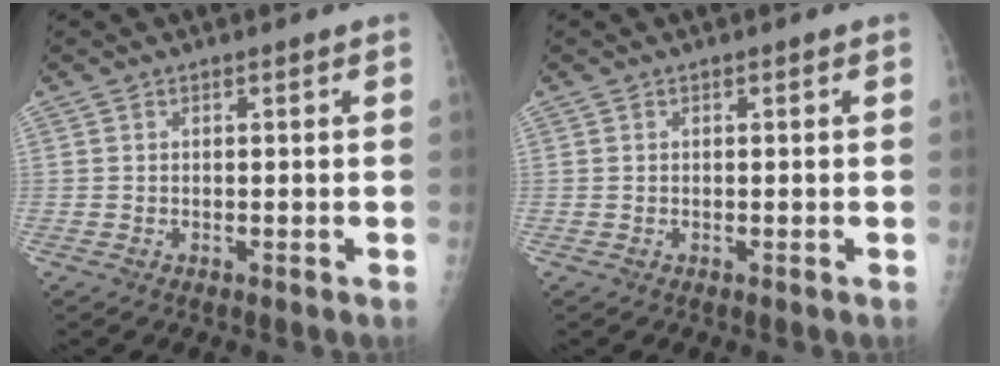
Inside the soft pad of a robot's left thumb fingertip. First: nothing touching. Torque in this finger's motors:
{"motor_torque": [0.01, 0.01, 0.00, 0.00, 0.00]}